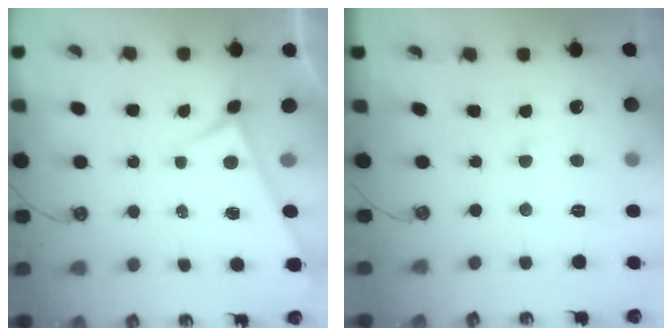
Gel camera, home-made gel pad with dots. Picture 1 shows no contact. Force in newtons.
{"total": 1.3, "press": 1.2, "slide": 0.3}